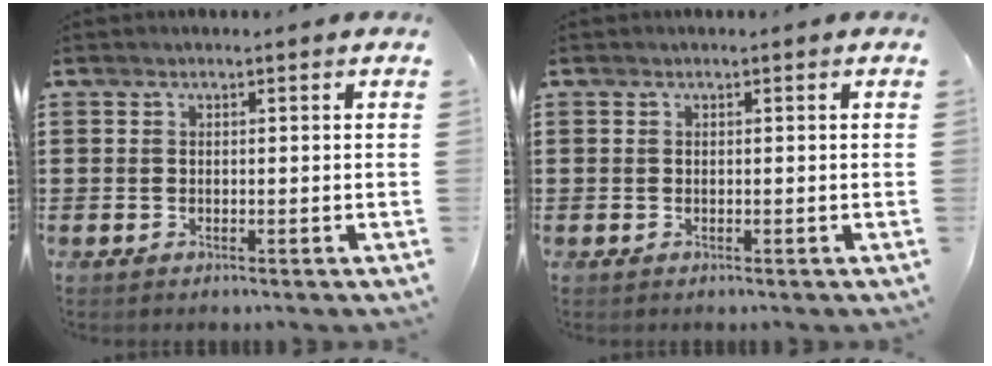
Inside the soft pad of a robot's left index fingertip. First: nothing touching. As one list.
[{"total": 0.0}]